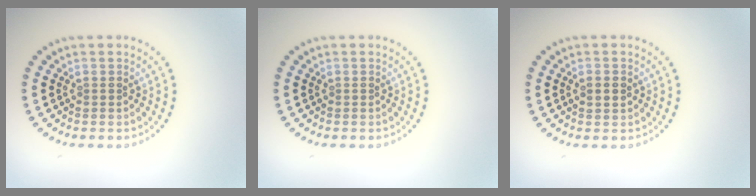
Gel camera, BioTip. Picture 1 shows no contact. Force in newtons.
{"total": 0.0}
{"total": 1.0, "press": 1.0, "slide": 0.0}